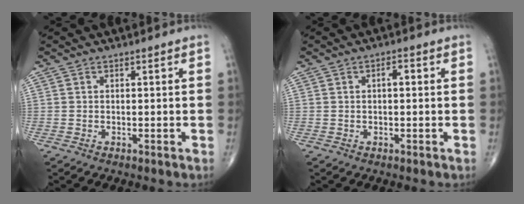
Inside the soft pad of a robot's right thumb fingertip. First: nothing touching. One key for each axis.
{"total": 1.9, "fx": 0.3, "fy": 0.9, "fz": 1.7, "tx": -0.017, "ty": 0.004, "tz": -0.001}